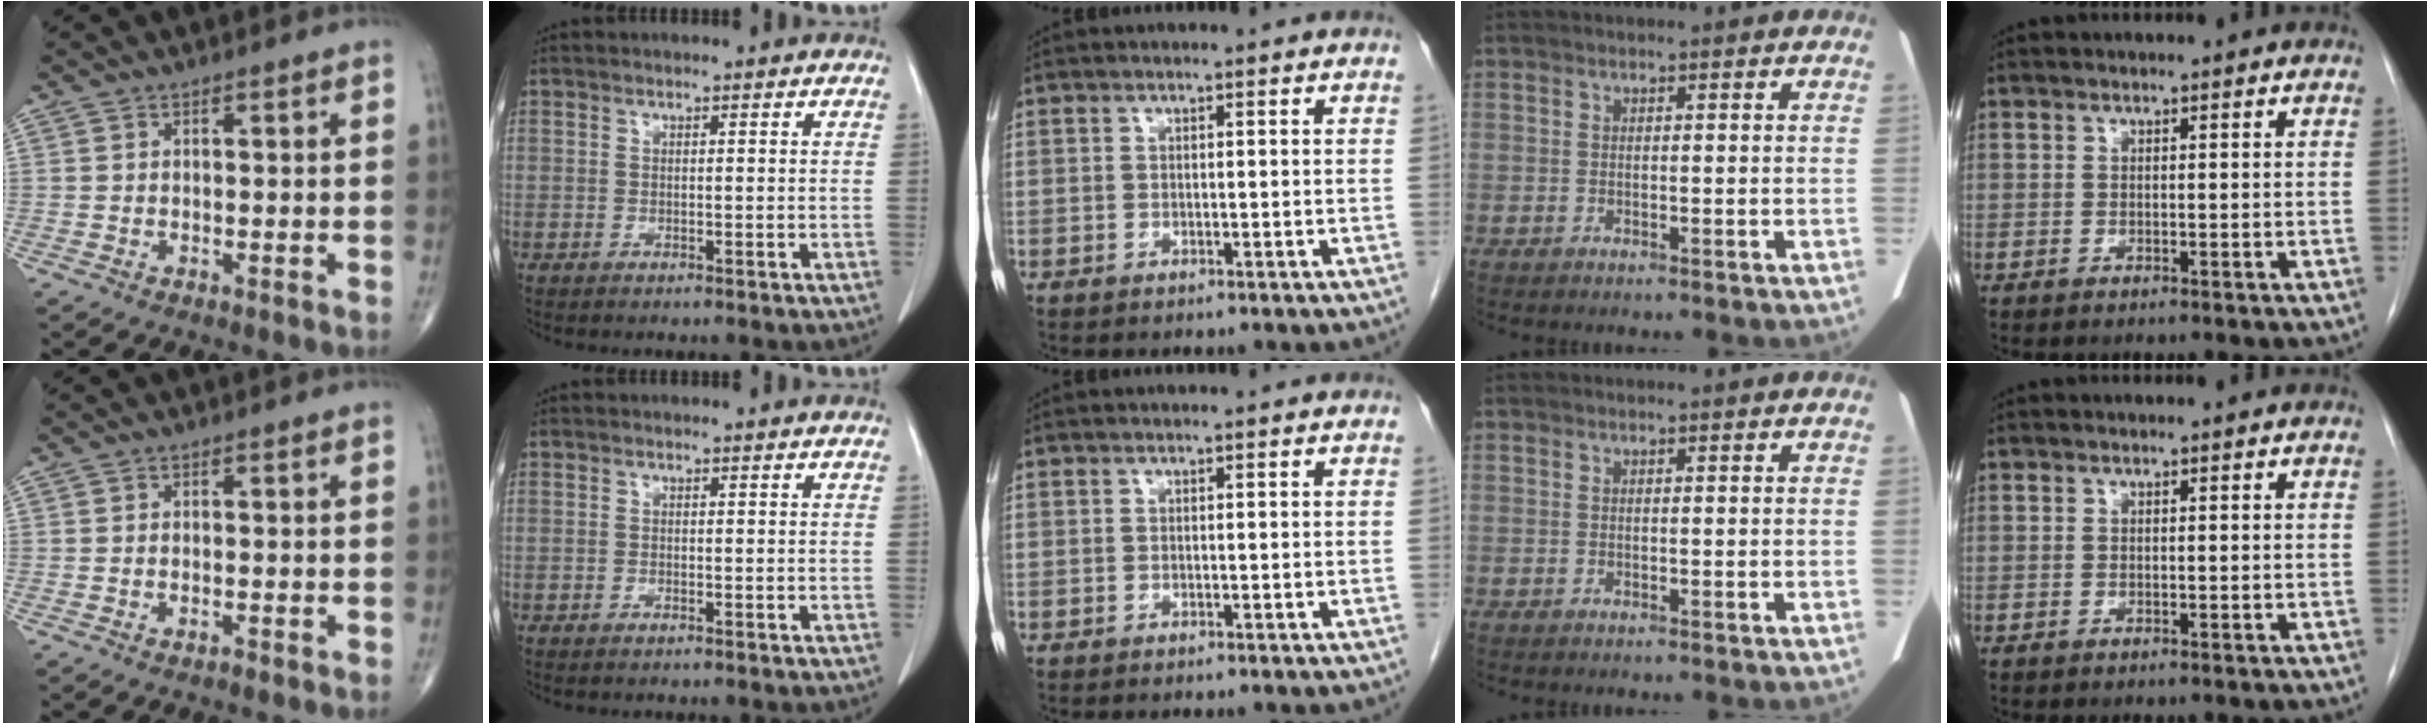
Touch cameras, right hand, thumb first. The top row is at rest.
{"thumb": {"total": 0.9, "force": [-0.6, 0.2, 0.6], "torque": [-0.013, 0.003, -0.010]}, "index": {"total": 0.6, "force": [-0.5, 0.1, 0.3], "torque": [-0.012, -0.001, -0.006]}}